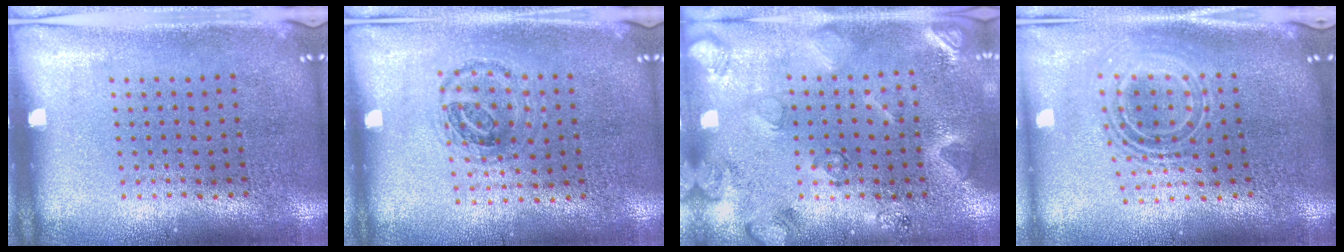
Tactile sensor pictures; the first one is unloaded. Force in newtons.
{"total": 1.0, "press": 0.9, "slide": 0.2}
{"total": 2.1, "press": 2.1, "slide": 0.4}
{"total": 2.1, "press": 1.6, "slide": 1.4}